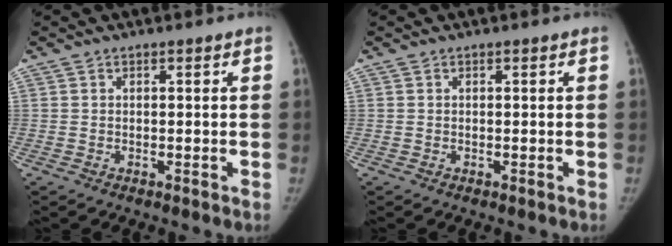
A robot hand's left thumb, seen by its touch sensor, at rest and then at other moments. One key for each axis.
{"total": 0.0}